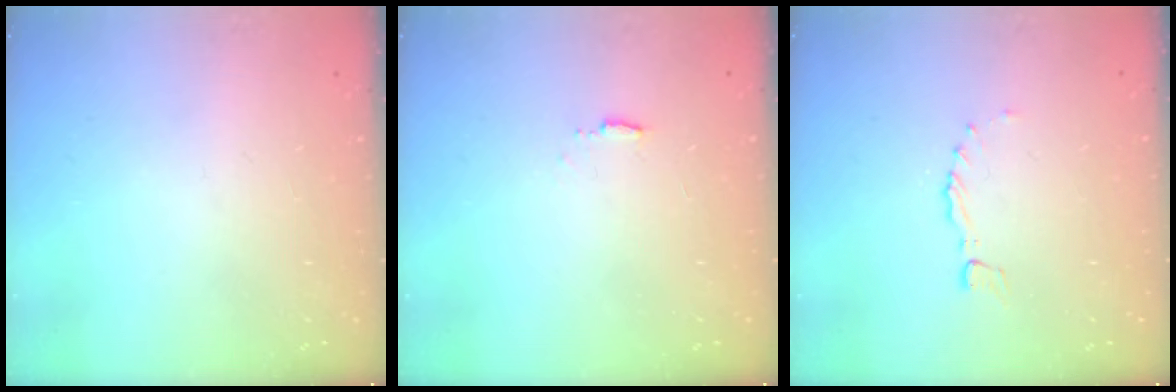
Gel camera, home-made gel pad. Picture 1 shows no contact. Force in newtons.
{"total": 3.2, "press": 3.2, "slide": 0.5}
{"total": 0.0}